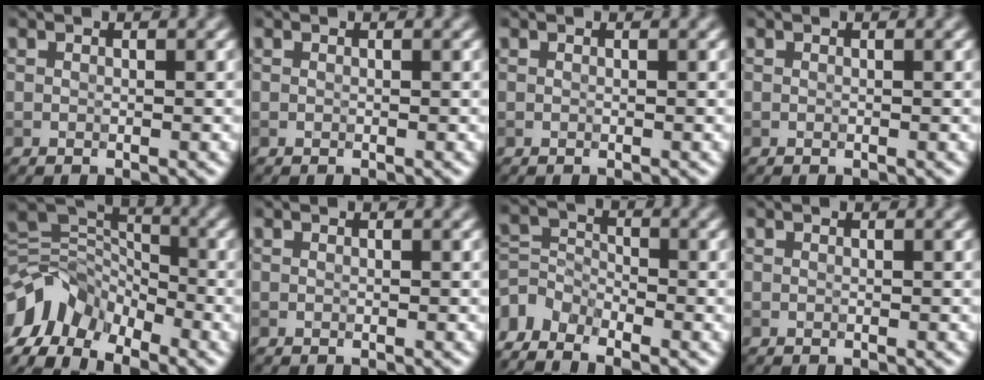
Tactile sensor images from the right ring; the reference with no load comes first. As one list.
[{"total": 0.0}, {"total": 0.0}, {"total": 0.0}, {"total": 9.7, "force": [-5.2, 5.8, 5.7], "torque": [-0.115, 0.004, -0.115]}, {"total": 0.0}, {"total": 4.3, "force": [-3.4, 2.1, 1.6], "torque": [-0.032, -0.003, -0.078]}, {"total": 0.0}]